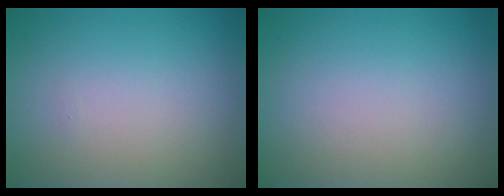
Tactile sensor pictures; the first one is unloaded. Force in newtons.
{"total": 0.0}